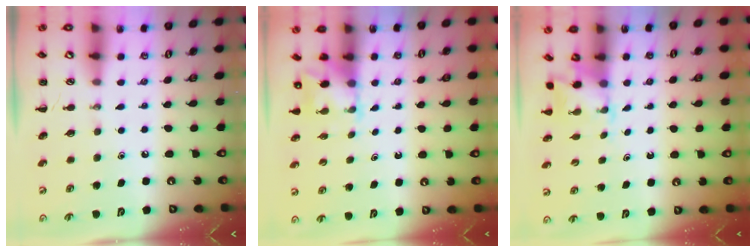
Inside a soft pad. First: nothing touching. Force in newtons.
{"total": 2.1, "press": 2.0, "slide": 0.7}
{"total": 1.7, "press": 1.6, "slide": 0.5}